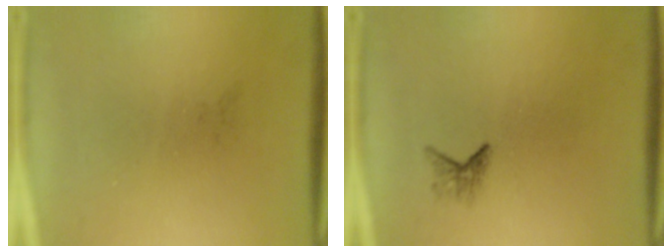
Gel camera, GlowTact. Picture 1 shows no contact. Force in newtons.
{"total": 1.2}